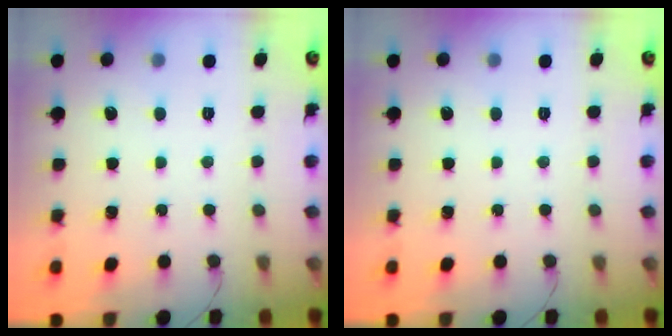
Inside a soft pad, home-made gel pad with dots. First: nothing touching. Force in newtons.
{"total": 0.0}